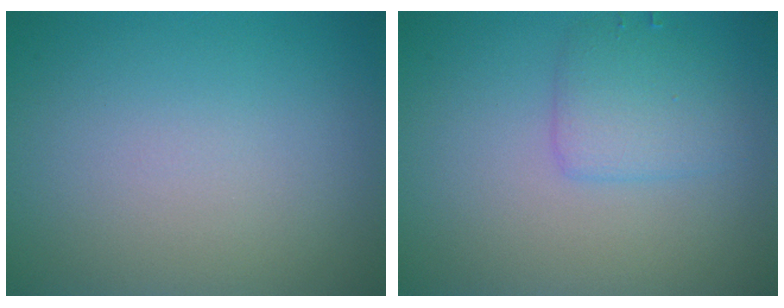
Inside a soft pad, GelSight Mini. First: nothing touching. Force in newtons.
{"total": 2.6, "press": 2.6, "slide": 0.0}